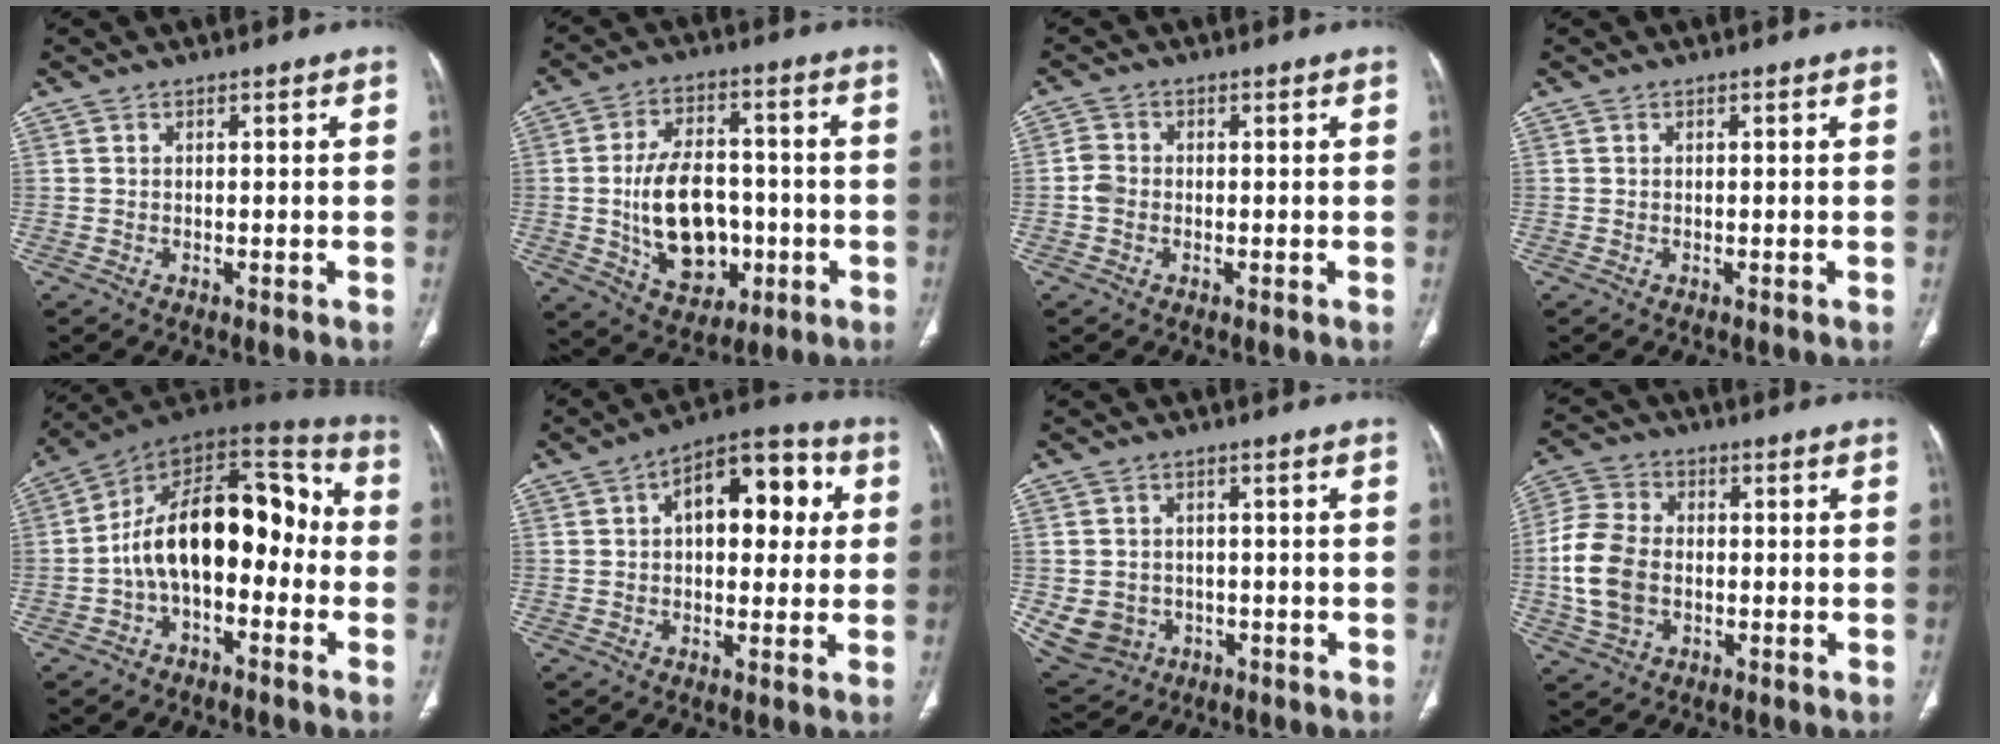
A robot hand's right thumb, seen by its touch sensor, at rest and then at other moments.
{"total": 15.8, "force": [-2.3, 10.5, 11.6], "torque": [-0.167, 0.016, -0.023]}
{"total": 2.5, "force": [-0.7, 2.1, 1.3], "torque": [-0.021, 0.007, -0.019]}
{"total": 0.0}
{"total": 19.3, "force": [-2.3, 10.9, 15.7], "torque": [-0.219, 0.071, -0.050]}
{"total": 14.5, "force": [3.1, 8.0, 11.7], "torque": [-0.123, 0.025, 0.038]}
{"total": 8.4, "force": [-1.9, 7.6, 3.1], "torque": [-0.064, 0.014, -0.013]}
{"total": 11.4, "force": [-1.3, 8.1, 7.9], "torque": [-0.165, 0.014, -0.028]}